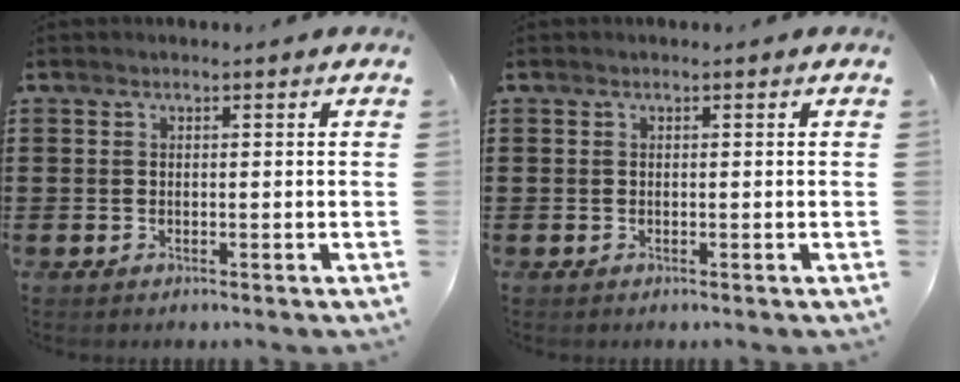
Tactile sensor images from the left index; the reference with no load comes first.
{"total": 0.0}